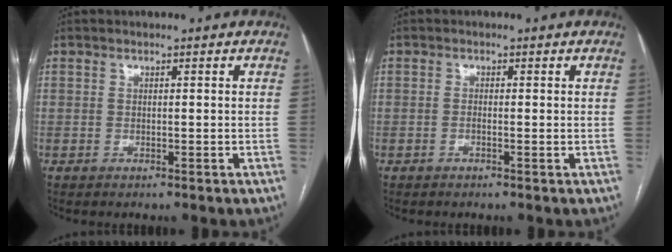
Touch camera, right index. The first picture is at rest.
{"total": 0.7, "force": [-0.2, 0.1, 0.7], "torque": [-0.011, 0.001, -0.004]}